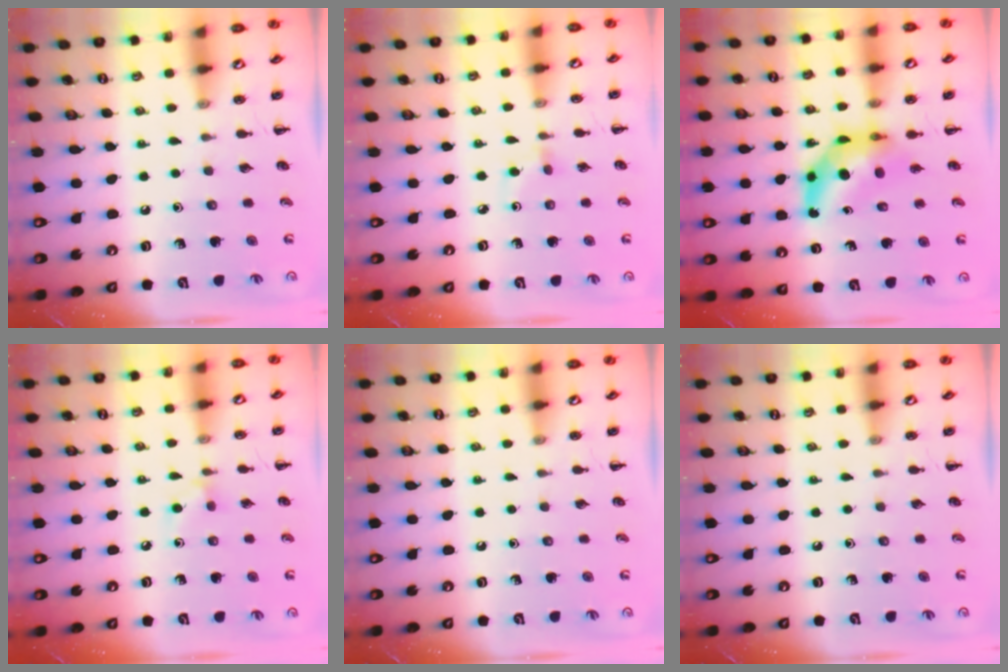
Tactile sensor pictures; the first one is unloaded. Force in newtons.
{"total": 2.3, "press": 2.1, "slide": 0.9}
{"total": 6.9, "press": 6.6, "slide": 2.0}
{"total": 5.3, "press": 4.9, "slide": 1.9}
{"total": 0.0}
{"total": 0.0}